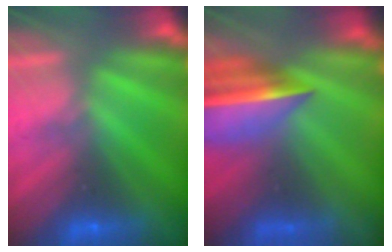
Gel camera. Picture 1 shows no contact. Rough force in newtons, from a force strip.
{"total": 5.6}